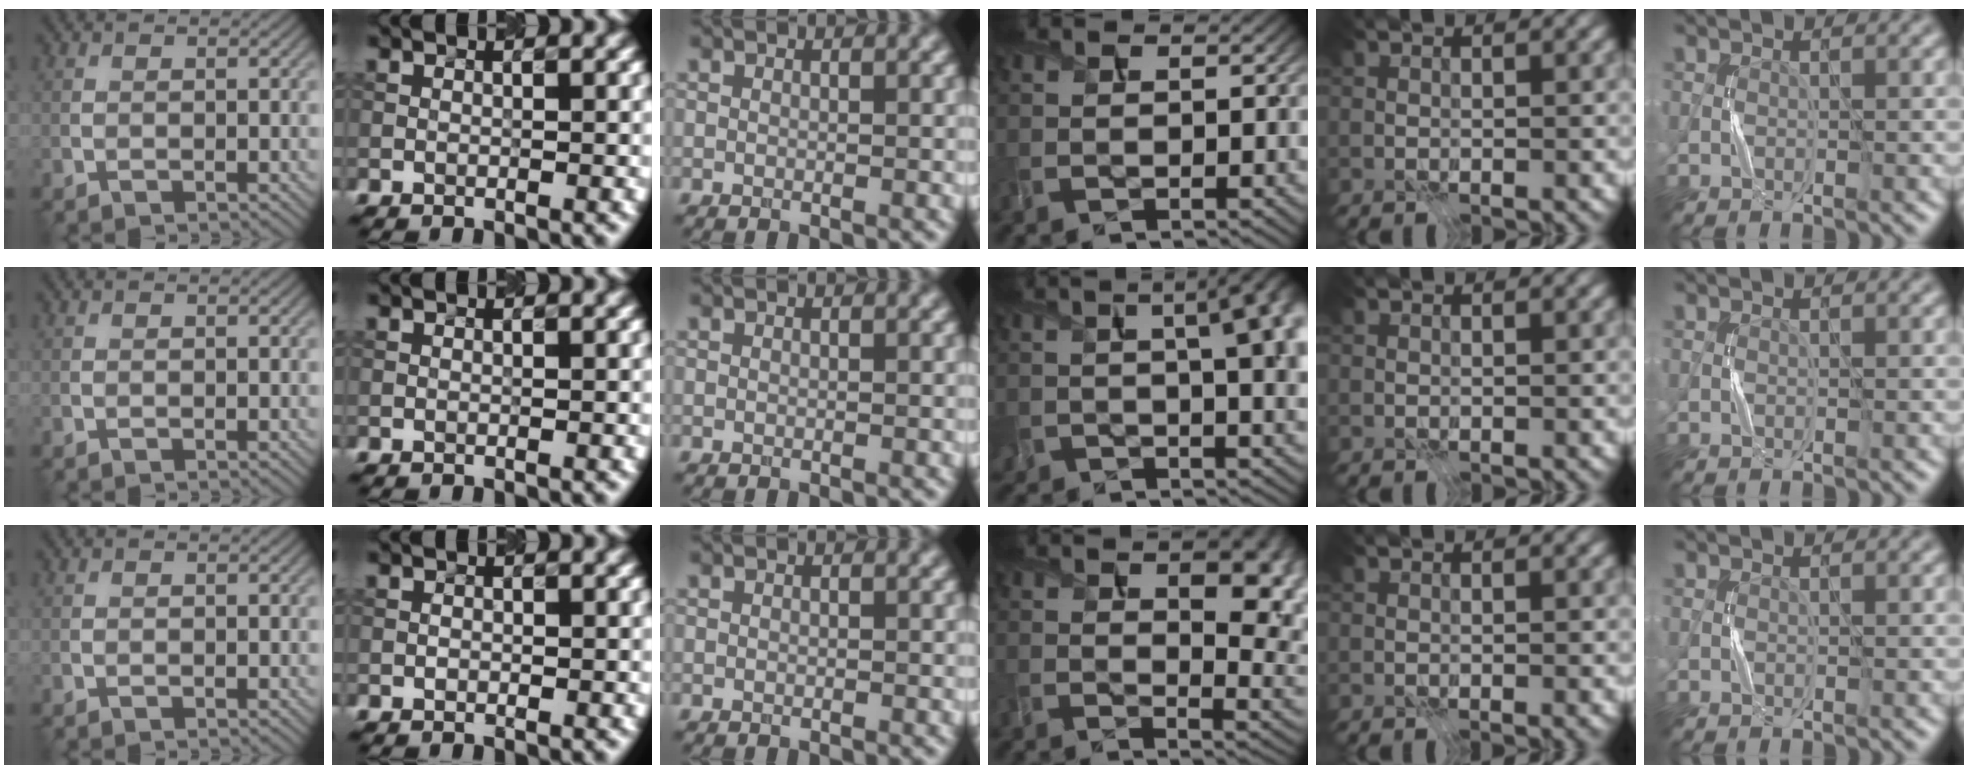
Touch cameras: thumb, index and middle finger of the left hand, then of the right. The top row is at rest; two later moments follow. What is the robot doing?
{"motion": "press", "object": "syringe"}